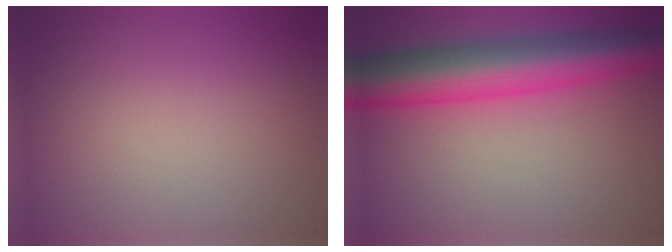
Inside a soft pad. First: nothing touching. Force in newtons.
{"total": 9.3, "press": 9.3, "slide": 0.2}